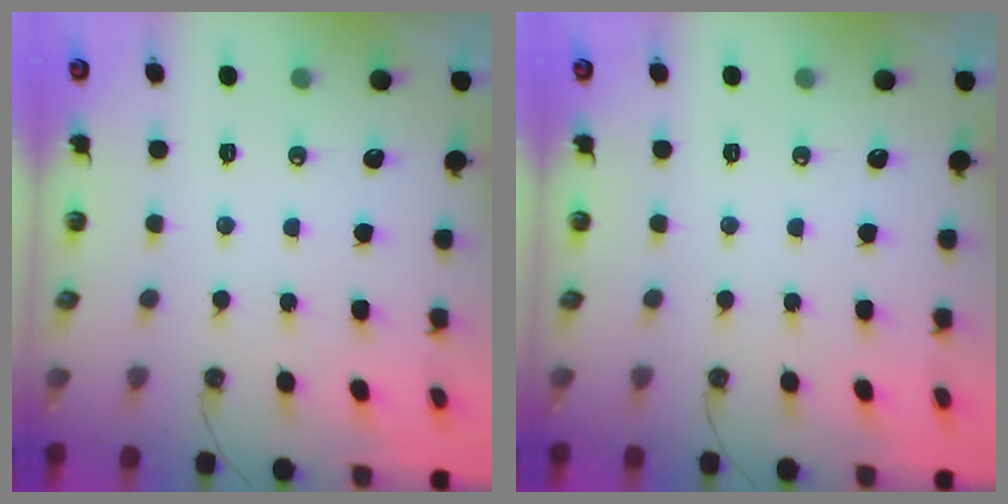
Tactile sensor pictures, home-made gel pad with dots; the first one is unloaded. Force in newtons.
{"total": 0.0}